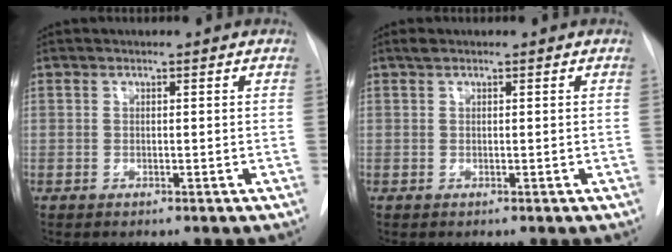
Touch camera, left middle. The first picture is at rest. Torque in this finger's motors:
{"motor_torque": [0.17, -0.05, -0.06, 0.01]}